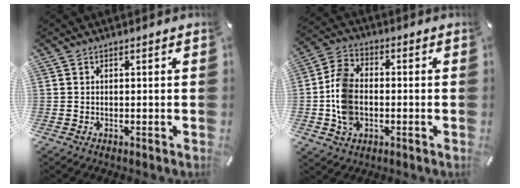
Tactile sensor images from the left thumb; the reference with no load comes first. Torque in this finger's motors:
{"motor_torque": [0.45, 0.39, 1.02, 0.10, 0.36]}